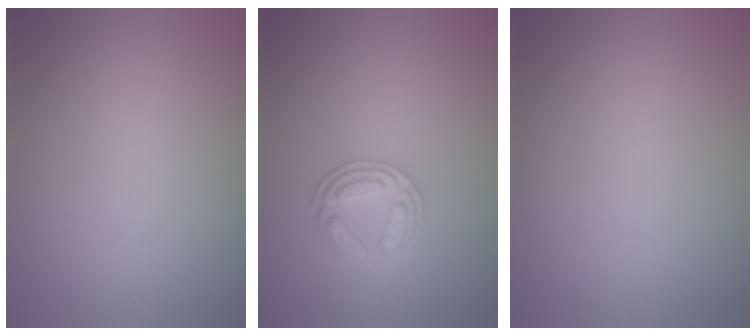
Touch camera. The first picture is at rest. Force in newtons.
{"total": 2.8, "press": 2.7, "slide": 0.6}
{"total": 0.0}